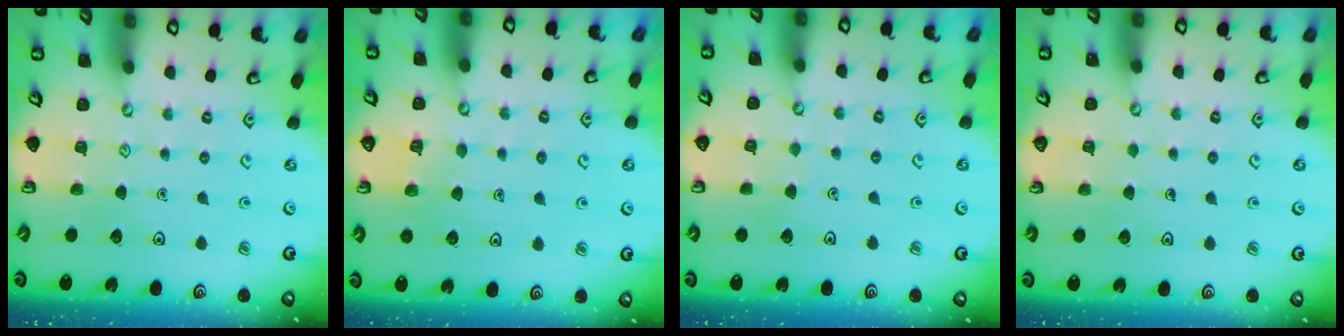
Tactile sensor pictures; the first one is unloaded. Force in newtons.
{"total": 2.6, "press": 2.6, "slide": 0.2}
{"total": 1.4, "press": 1.4, "slide": 0.1}
{"total": 0.8, "press": 0.8, "slide": 0.3}